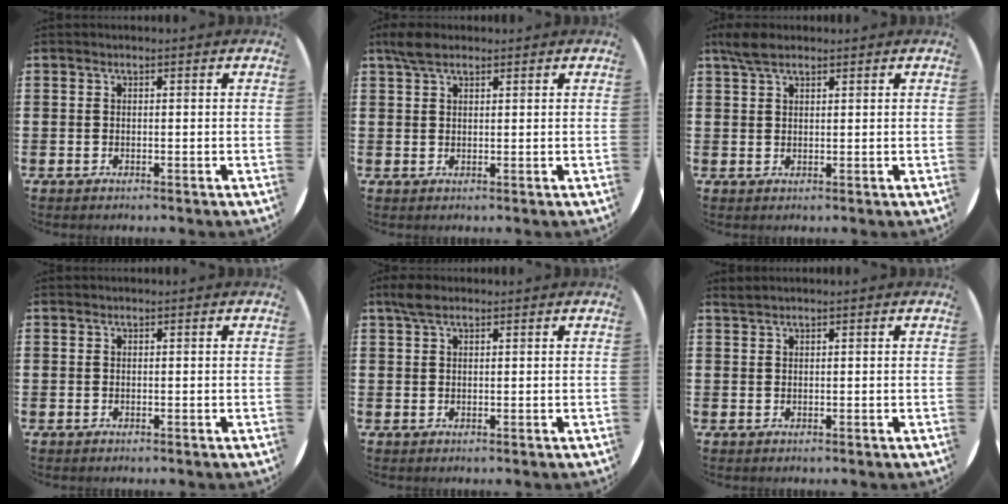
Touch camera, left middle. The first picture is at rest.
{"total": 3.0, "force": [2.3, 1.2, 1.6], "torque": [-0.028, 0.004, 0.041]}
{"total": 3.3, "force": [2.5, 1.2, 1.7], "torque": [-0.039, 0.006, 0.046]}
{"total": 0.0}
{"total": 2.3, "force": [1.7, 0.9, 1.4], "torque": [-0.031, 0.006, 0.030]}
{"total": 0.7, "force": [0.7, -0.1, 0.0], "torque": [0.000, 0.000, 0.013]}